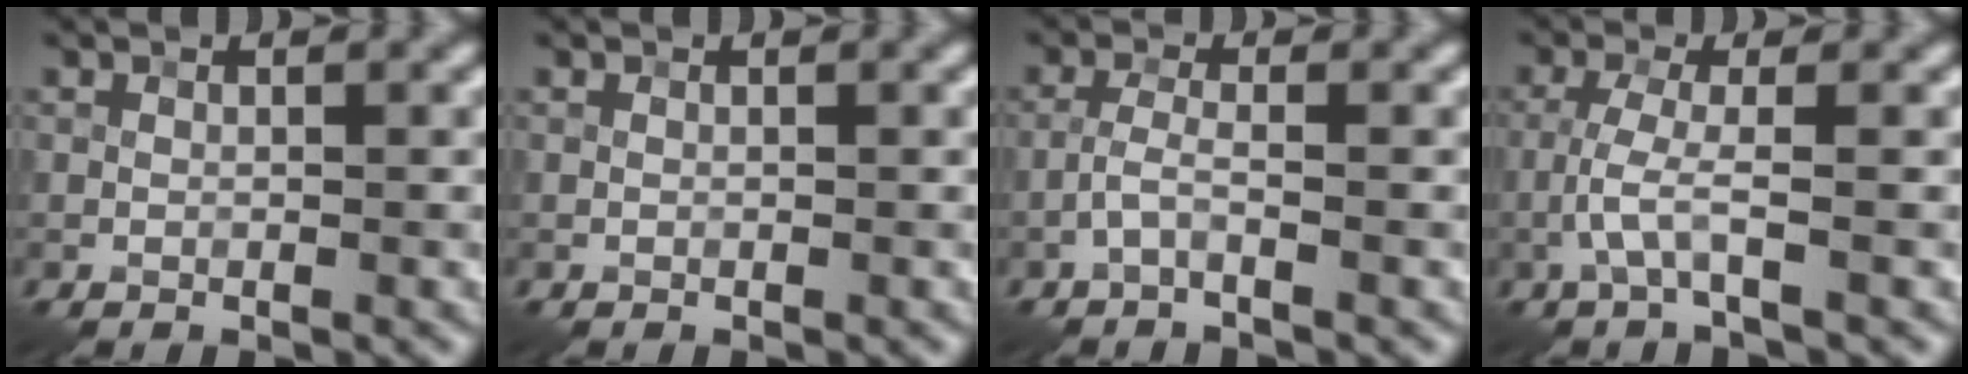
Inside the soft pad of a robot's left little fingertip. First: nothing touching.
{"total": 0.0}
{"total": 1.7, "force": [-1.0, 0.2, 1.4], "torque": [-0.032, 0.008, -0.025]}
{"total": 2.3, "force": [-0.8, 0.0, 2.1], "torque": [-0.048, 0.008, -0.024]}